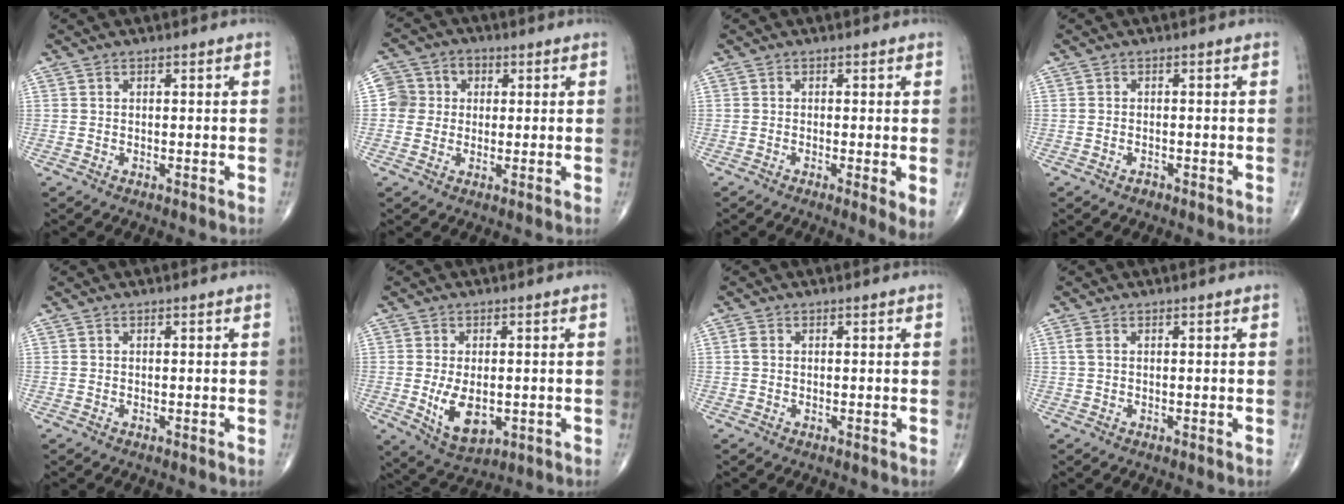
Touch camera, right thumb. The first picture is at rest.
{"total": 6.2, "force": [0.7, 6.0, 1.6], "torque": [0.001, 0.016, 0.004]}
{"total": 3.4, "force": [-0.6, 0.5, 3.3], "torque": [-0.060, -0.013, -0.015]}
{"total": 0.9, "force": [-0.7, 0.5, 0.3], "torque": [-0.006, 0.004, -0.011]}
{"total": 0.0}
{"total": 8.1, "force": [-1.3, 4.7, 6.5], "torque": [-0.102, -0.014, -0.007]}
{"total": 1.1, "force": [0.1, 0.8, 0.7], "torque": [-0.016, 0.002, 0.000]}
{"total": 1.0, "force": [0.2, 0.4, 0.9], "torque": [-0.028, 0.006, 0.006]}